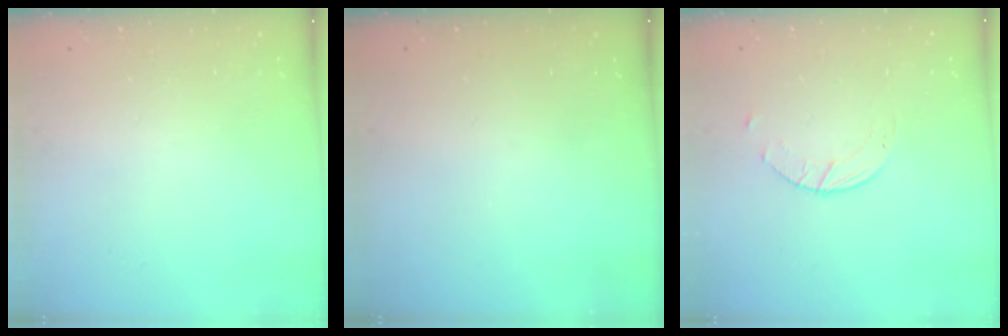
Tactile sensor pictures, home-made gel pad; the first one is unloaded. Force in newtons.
{"total": 0.0}
{"total": 2.0, "press": 2.0, "slide": 0.3}